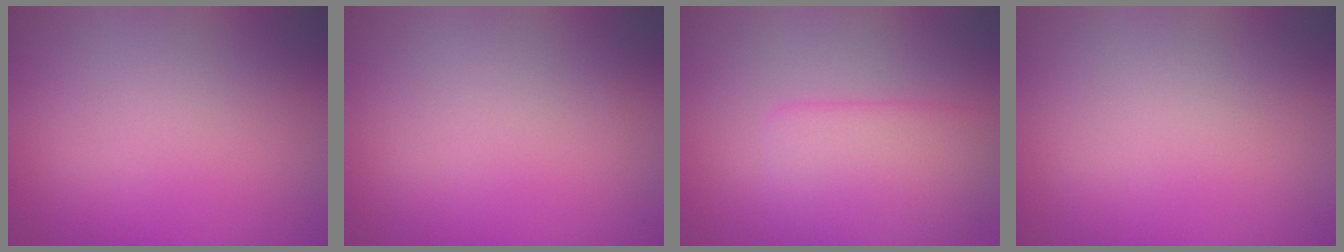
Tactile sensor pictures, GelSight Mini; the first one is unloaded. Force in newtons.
{"total": 0.0}
{"total": 4.4, "press": 4.4, "slide": 0.0}
{"total": 0.0}